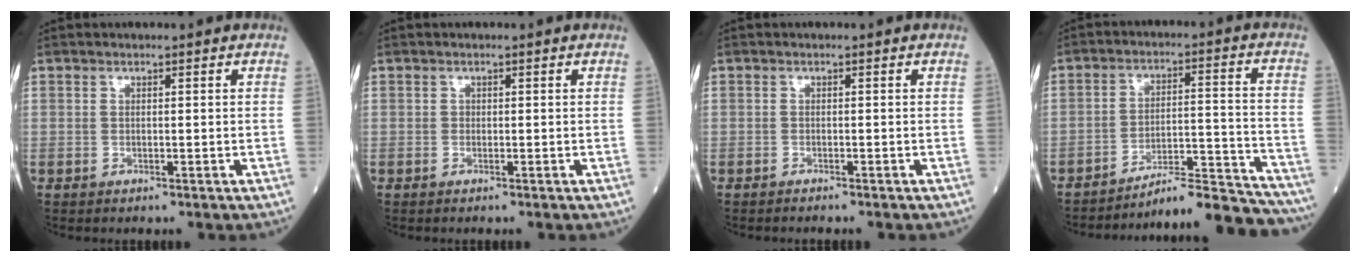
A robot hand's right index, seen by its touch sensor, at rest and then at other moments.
{"total": 0.0}
{"total": 1.8, "force": [-1.6, 0.0, 0.7], "torque": [-0.011, -0.001, -0.020]}
{"total": 15.8, "force": [-15.5, -0.5, 3.1], "torque": [-0.029, 0.030, -0.225]}